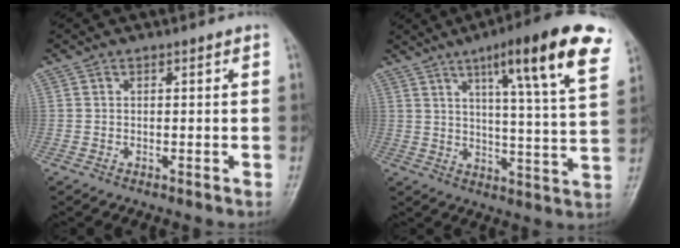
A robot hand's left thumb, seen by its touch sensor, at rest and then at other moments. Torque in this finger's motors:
{"motor_torque": [0.68, 0.56, 1.72, -1.06, 0.24]}